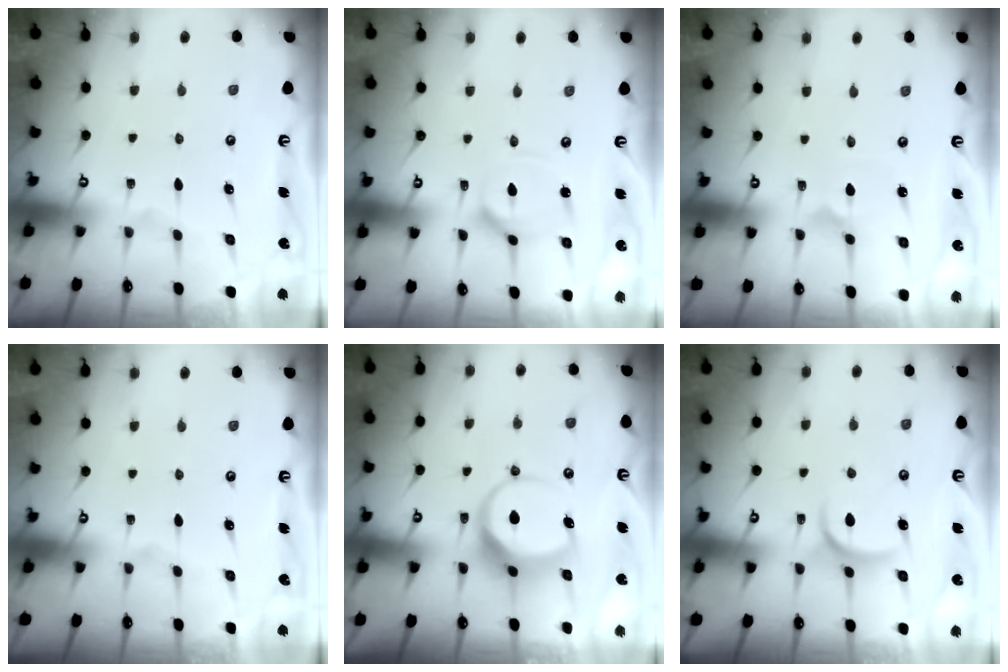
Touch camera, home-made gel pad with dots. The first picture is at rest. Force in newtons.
{"total": 8.4, "press": 8.4, "slide": 0.7}
{"total": 1.9, "press": 1.9, "slide": 0.2}
{"total": 0.0}
{"total": 7.6, "press": 7.5, "slide": 1.1}
{"total": 4.9, "press": 4.8, "slide": 0.8}